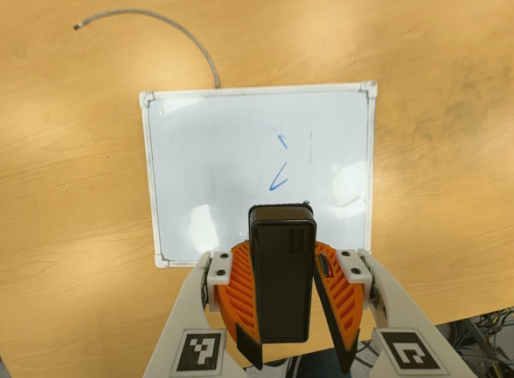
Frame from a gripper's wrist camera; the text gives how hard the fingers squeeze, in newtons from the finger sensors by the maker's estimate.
{"total": 8.1, "left": 8.2, "right": 8.0}